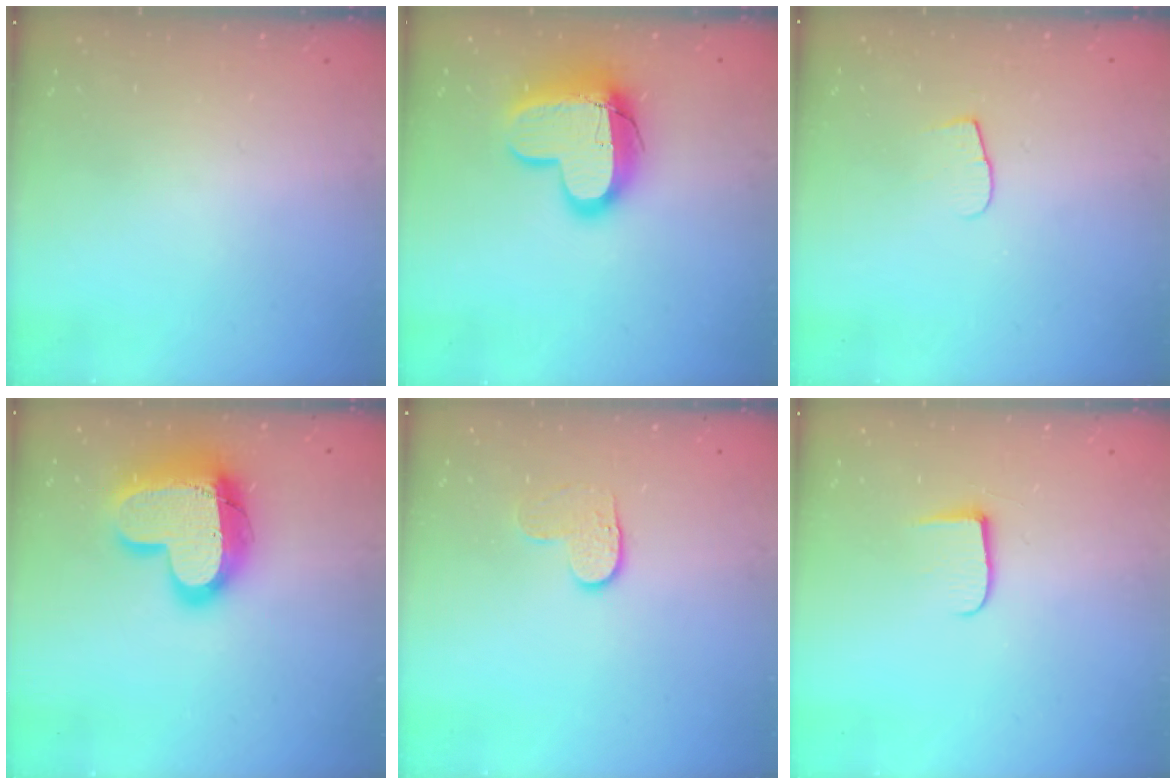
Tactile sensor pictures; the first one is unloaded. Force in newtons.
{"total": 15.2, "press": 15.2, "slide": 1.4}
{"total": 5.2, "press": 5.2, "slide": 0.6}
{"total": 18.9, "press": 18.8, "slide": 1.5}
{"total": 4.0, "press": 4.0, "slide": 0.4}
{"total": 7.4, "press": 7.4, "slide": 0.6}